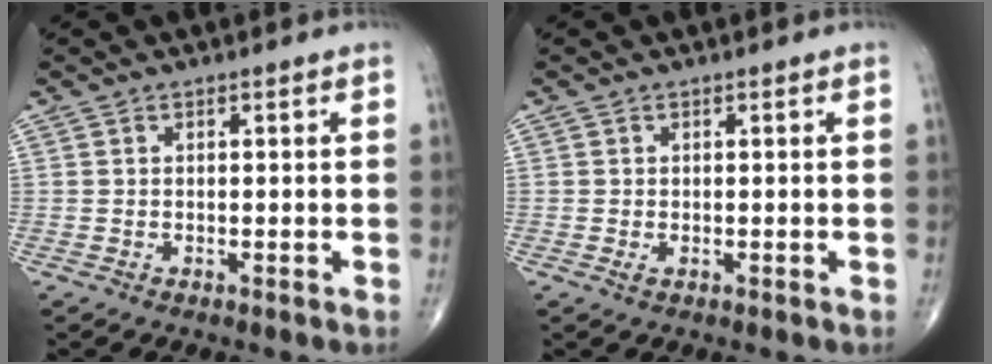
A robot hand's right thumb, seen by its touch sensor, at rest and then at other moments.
{"total": 0.7, "force": [-0.1, 0.4, 0.6], "torque": [-0.012, 0.004, -0.001]}